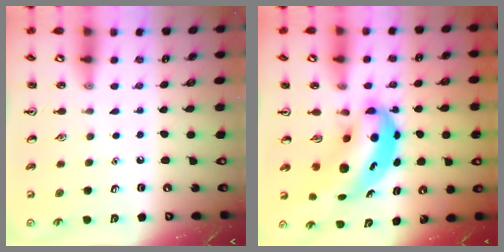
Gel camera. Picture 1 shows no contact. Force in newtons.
{"total": 8.8, "press": 8.5, "slide": 2.3}